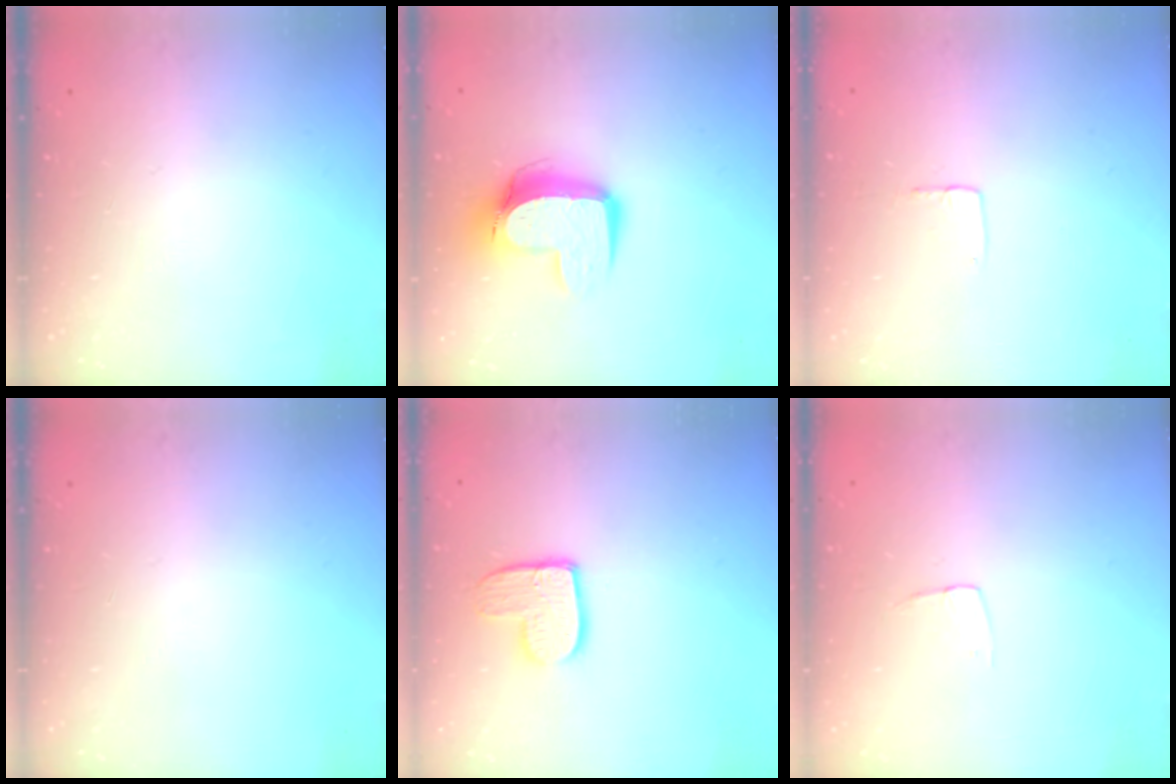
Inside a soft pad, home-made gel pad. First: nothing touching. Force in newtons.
{"total": 12.2, "press": 12.1, "slide": 1.2}
{"total": 2.7, "press": 2.7, "slide": 0.1}
{"total": 0.0}
{"total": 10.0, "press": 10.0, "slide": 0.5}
{"total": 3.2, "press": 3.2, "slide": 0.2}